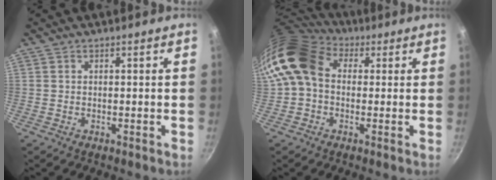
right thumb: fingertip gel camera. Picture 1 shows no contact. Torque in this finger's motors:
{"motor_torque": [0.01, 1.77, 0.03, 0.10, 0.56]}